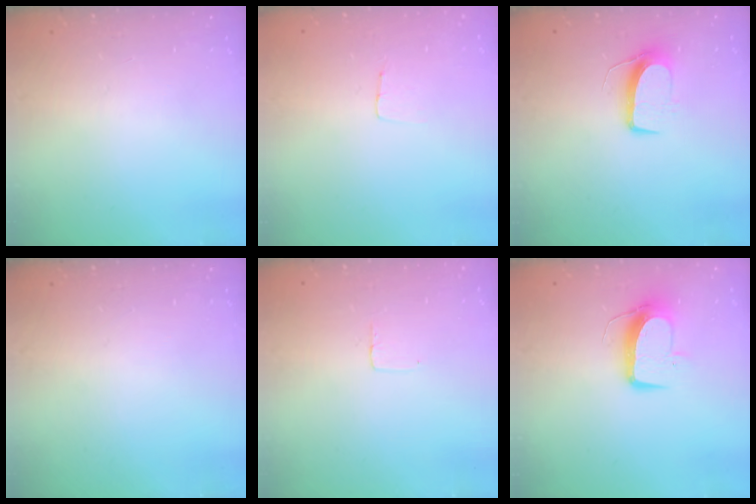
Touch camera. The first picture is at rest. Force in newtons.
{"total": 3.2, "press": 3.2, "slide": 0.2}
{"total": 8.6, "press": 8.5, "slide": 0.4}
{"total": 0.0}
{"total": 2.5, "press": 2.5, "slide": 0.1}
{"total": 9.9, "press": 9.8, "slide": 1.0}